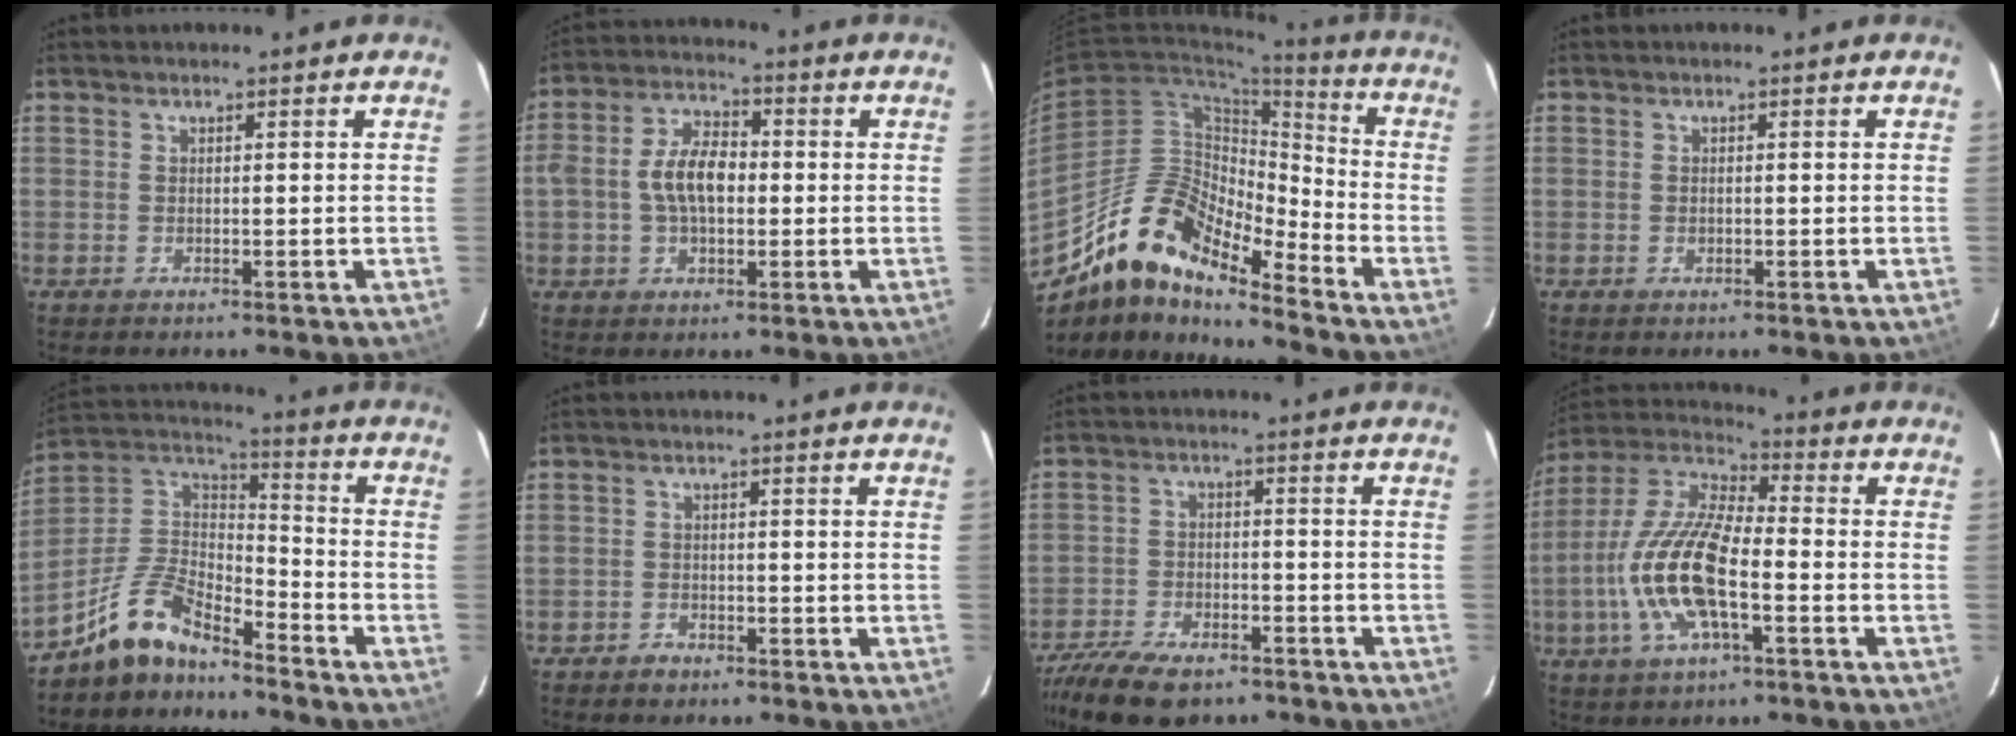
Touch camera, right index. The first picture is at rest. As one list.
[{"total": 9.0, "force": [-0.5, 5.3, 7.3], "torque": [-0.142, 0.021, -0.007]}, {"total": 16.6, "force": [-13.2, 4.1, 9.1], "torque": [-0.150, -0.004, -0.257]}, {"total": 1.0, "force": [-0.2, 0.7, 0.7], "torque": [-0.012, 0.002, -0.003]}, {"total": 12.1, "force": [-9.9, 3.9, 5.7], "torque": [-0.137, 0.026, -0.198]}, {"total": 2.1, "force": [-1.7, 1.2, 0.3], "torque": [-0.008, 0.005, -0.028]}, {"total": 13.9, "force": [-10.6, 6.0, 6.7], "torque": [-0.162, -0.018, -0.182]}, {"total": 16.7, "force": [-4.6, 5.9, 15.0], "torque": [-0.311, -0.003, -0.096]}]